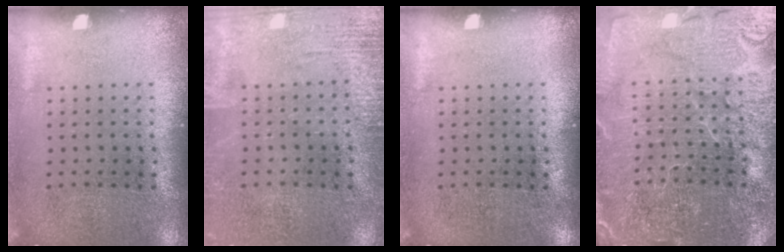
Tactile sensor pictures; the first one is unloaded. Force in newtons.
{"total": 2.6, "press": 2.5, "slide": 0.3}
{"total": 0.0}
{"total": 4.2, "press": 4.0, "slide": 1.1}